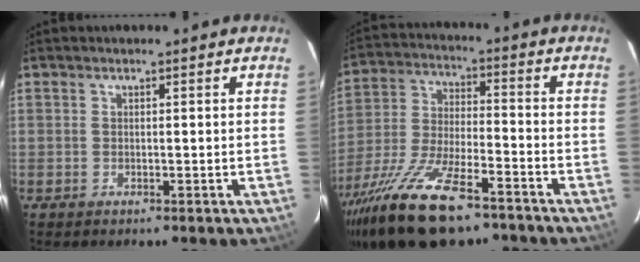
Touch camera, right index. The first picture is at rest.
{"total": 20.7, "force": [-14.3, 6.9, 13.3], "torque": [-0.275, -0.046, -0.253]}